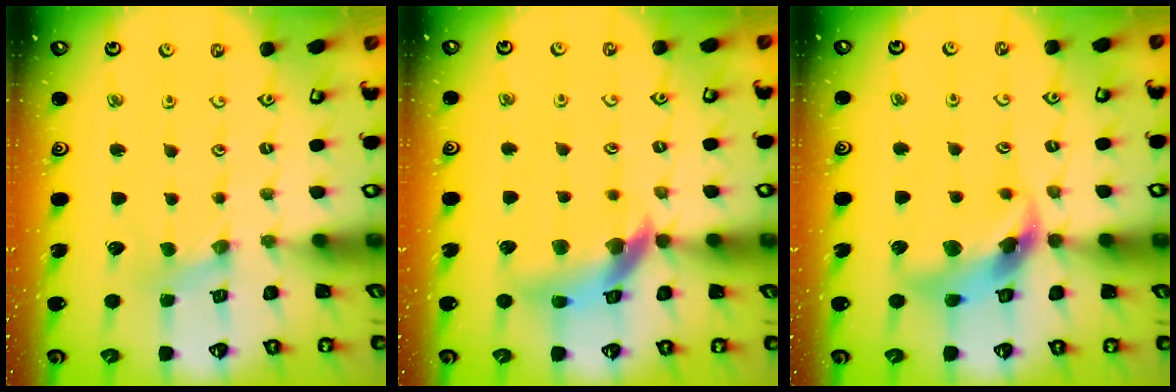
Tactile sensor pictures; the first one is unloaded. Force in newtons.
{"total": 12.7, "press": 12.6, "slide": 1.6}
{"total": 11.7, "press": 11.6, "slide": 1.5}